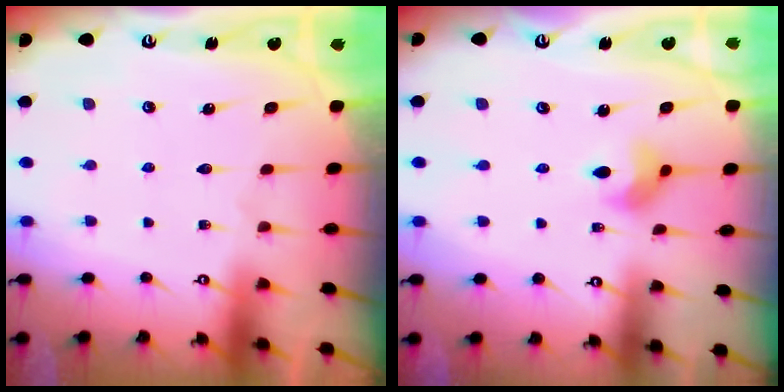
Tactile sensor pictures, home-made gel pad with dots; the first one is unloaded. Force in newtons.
{"total": 7.9, "press": 7.6, "slide": 2.1}